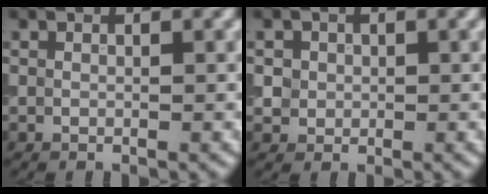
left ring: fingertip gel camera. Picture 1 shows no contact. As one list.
[{"total": 1.7, "force": [0.4, 1.6, 0.5], "torque": [-0.006, 0.000, 0.019]}]